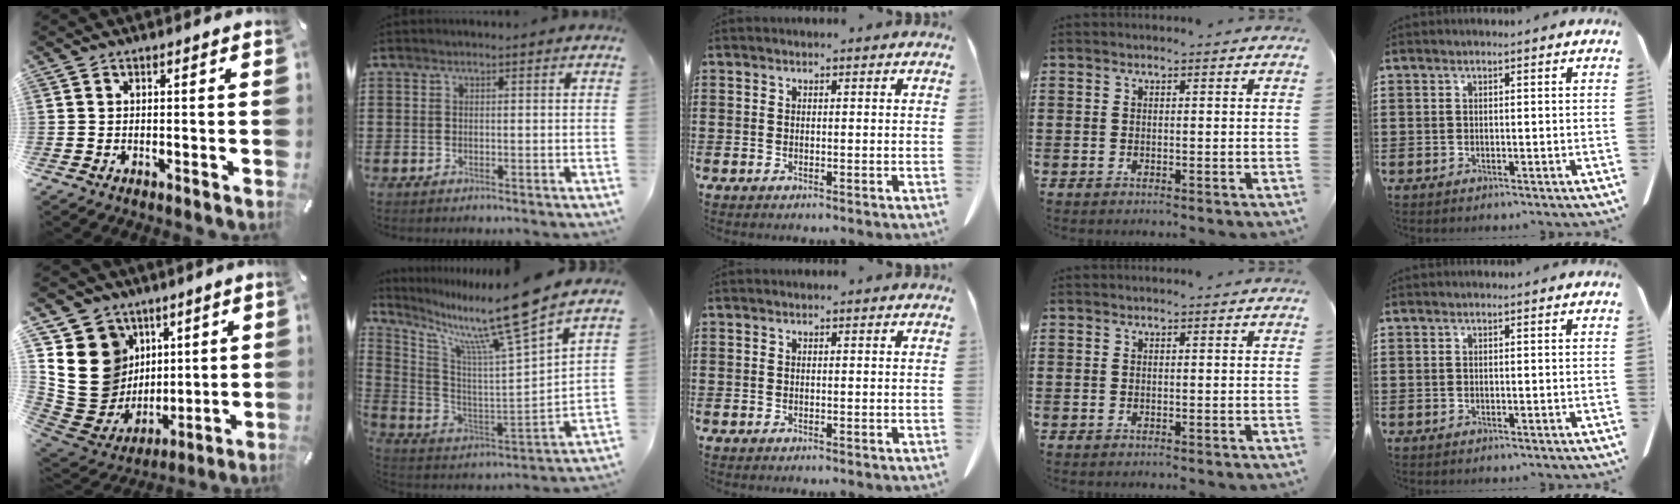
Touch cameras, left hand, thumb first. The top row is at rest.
{"thumb": {"total": 18.1, "force": [3.4, 16.6, 6.5], "torque": [-0.114, -0.039, 0.094]}, "index": {"total": 12.8, "force": [10.0, -0.6, 7.9], "torque": [-0.163, -0.076, 0.152]}}